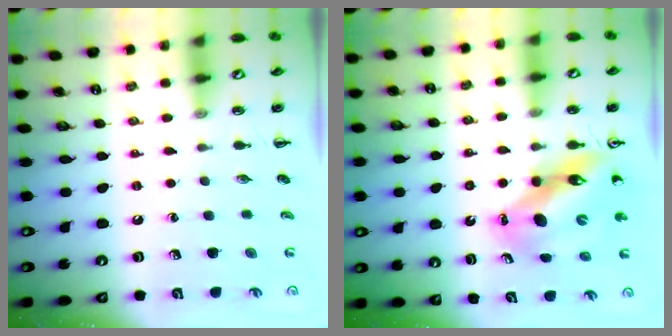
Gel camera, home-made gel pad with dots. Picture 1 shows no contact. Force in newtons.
{"total": 12.3, "press": 11.7, "slide": 3.6}